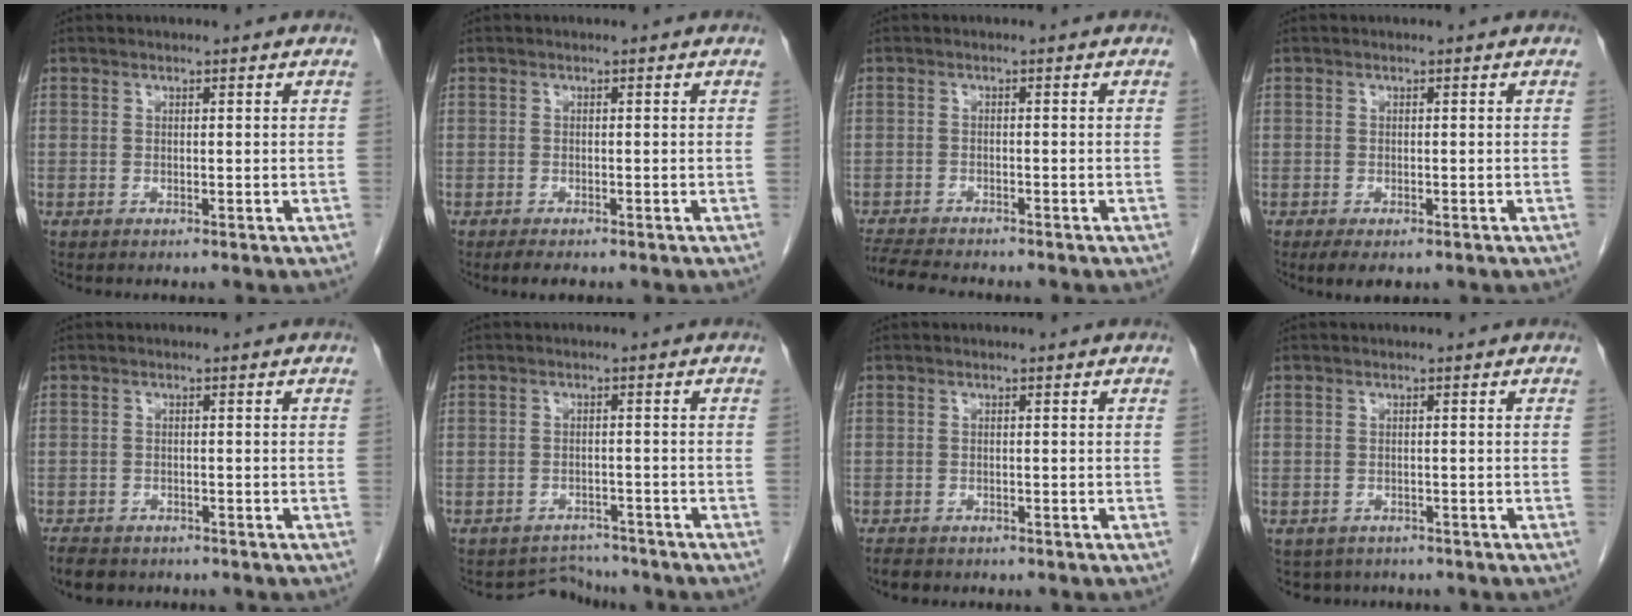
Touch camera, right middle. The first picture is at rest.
{"total": 2.1, "force": [-1.6, 0.6, 1.2], "torque": [-0.026, -0.006, -0.022]}
{"total": 6.8, "force": [-6.3, 0.6, 2.6], "torque": [-0.046, -0.017, -0.104]}
{"total": 3.0, "force": [-1.9, 1.3, 1.9], "torque": [-0.033, -0.007, -0.023]}
{"total": 5.3, "force": [-4.4, 2.3, 1.9], "torque": [-0.034, -0.007, -0.063]}
{"total": 3.5, "force": [-3.2, 0.7, -1.3], "torque": [0.018, 0.010, -0.046]}
{"total": 2.4, "force": [-2.1, 1.0, 0.8], "torque": [-0.021, -0.006, -0.029]}
{"total": 4.0, "force": [-3.3, 2.3, 0.2], "torque": [0.002, 0.001, -0.046]}